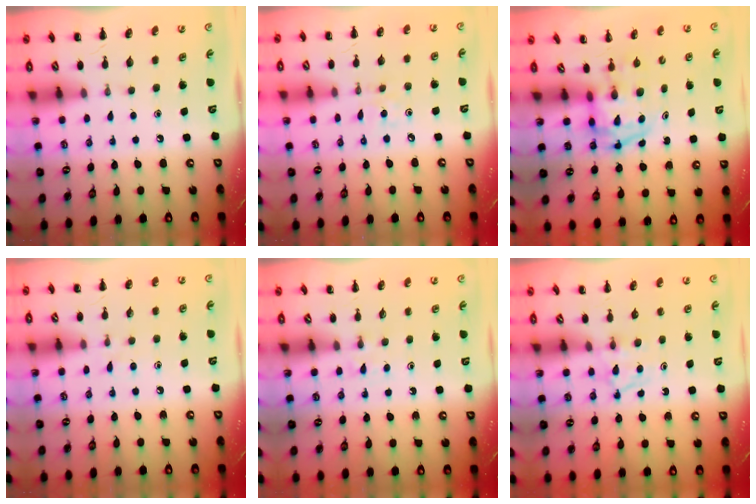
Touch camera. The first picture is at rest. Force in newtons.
{"total": 2.1, "press": 2.1, "slide": 0.6}
{"total": 3.7, "press": 3.7, "slide": 0.6}
{"total": 3.5, "press": 3.2, "slide": 1.6}
{"total": 2.8, "press": 2.5, "slide": 1.1}
{"total": 3.3, "press": 3.1, "slide": 1.2}